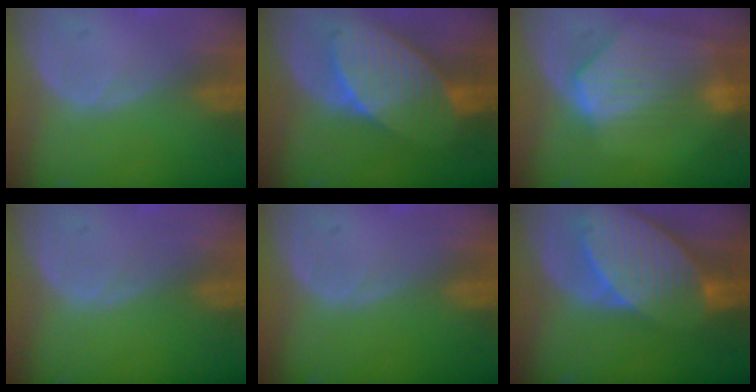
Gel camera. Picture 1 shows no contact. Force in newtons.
{"total": 8.3, "press": 8.3, "slide": 0.3}
{"total": 9.2, "press": 8.0, "slide": 4.5}
{"total": 0.0}
{"total": 0.0}
{"total": 10.7, "press": 9.4, "slide": 5.1}